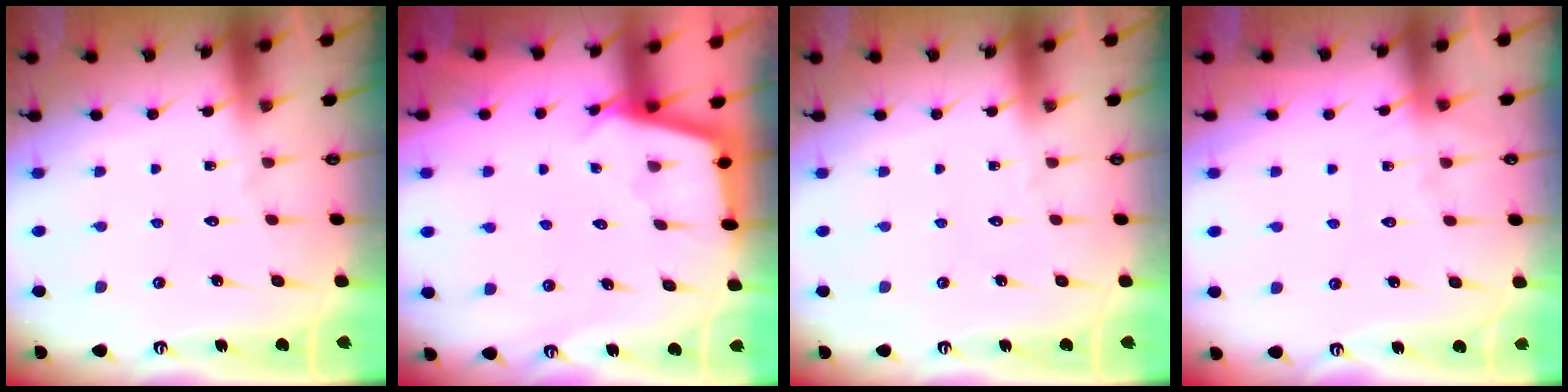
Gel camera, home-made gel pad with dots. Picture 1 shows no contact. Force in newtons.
{"total": 2.7, "press": 2.7, "slide": 0.3}
{"total": 0.0}
{"total": 4.5, "press": 4.4, "slide": 0.6}